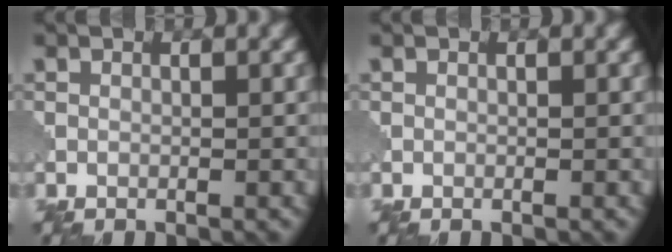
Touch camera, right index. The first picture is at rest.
{"total": 0.0}